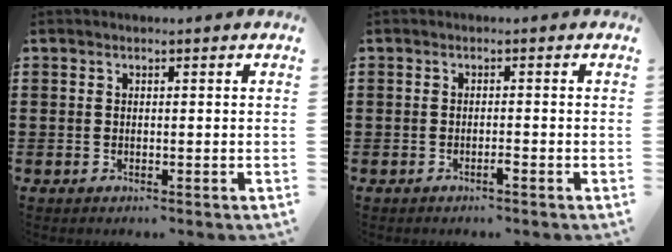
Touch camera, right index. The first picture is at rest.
{"total": 1.1, "force": [-0.8, 0.1, 0.8], "torque": [-0.015, -0.003, -0.014]}